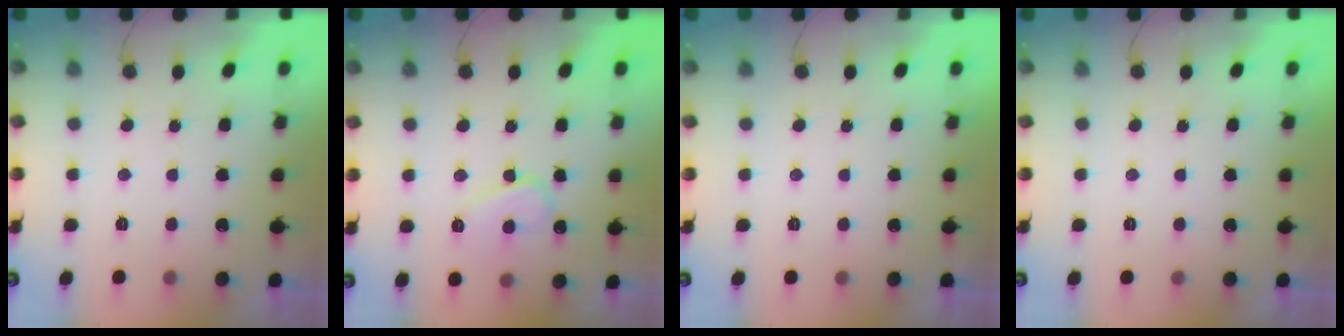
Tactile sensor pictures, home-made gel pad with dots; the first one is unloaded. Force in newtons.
{"total": 8.3, "press": 8.3, "slide": 0.9}
{"total": 1.6, "press": 1.6, "slide": 0.0}
{"total": 2.0, "press": 2.0, "slide": 0.1}